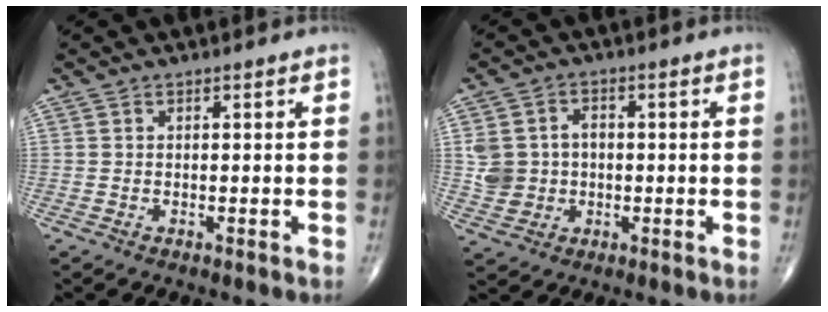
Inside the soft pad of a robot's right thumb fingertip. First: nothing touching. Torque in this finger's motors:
{"motor_torque": [0.12, 0.13, 0.16, 0.06, 0.04]}